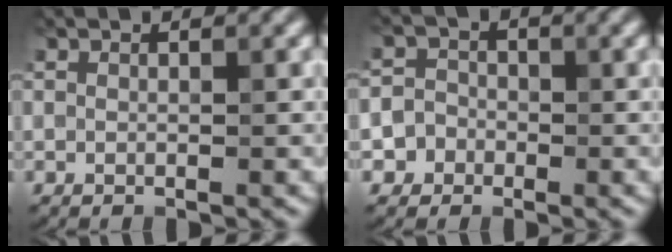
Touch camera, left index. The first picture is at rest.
{"total": 2.9, "force": [-1.2, 2.6, 0.4], "torque": [0.024, 0.003, -0.029]}